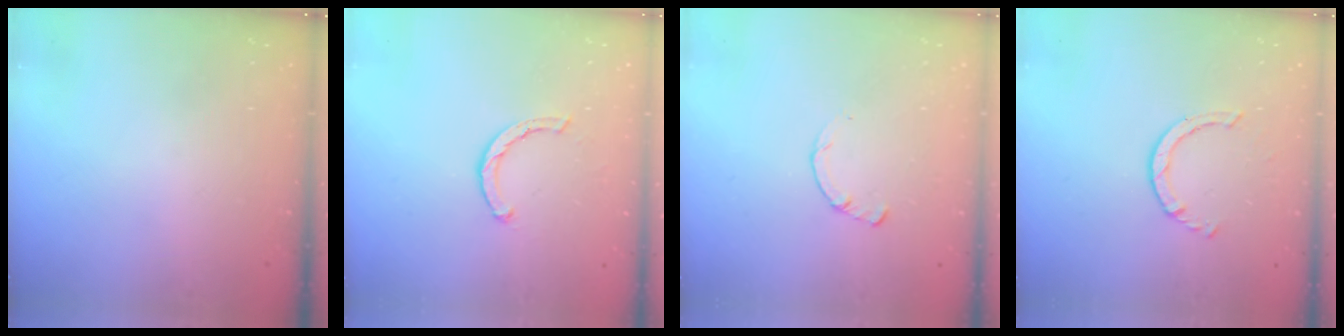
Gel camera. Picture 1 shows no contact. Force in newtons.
{"total": 2.1, "press": 2.1, "slide": 0.1}
{"total": 2.2, "press": 2.2, "slide": 0.3}
{"total": 2.2, "press": 2.2, "slide": 0.4}